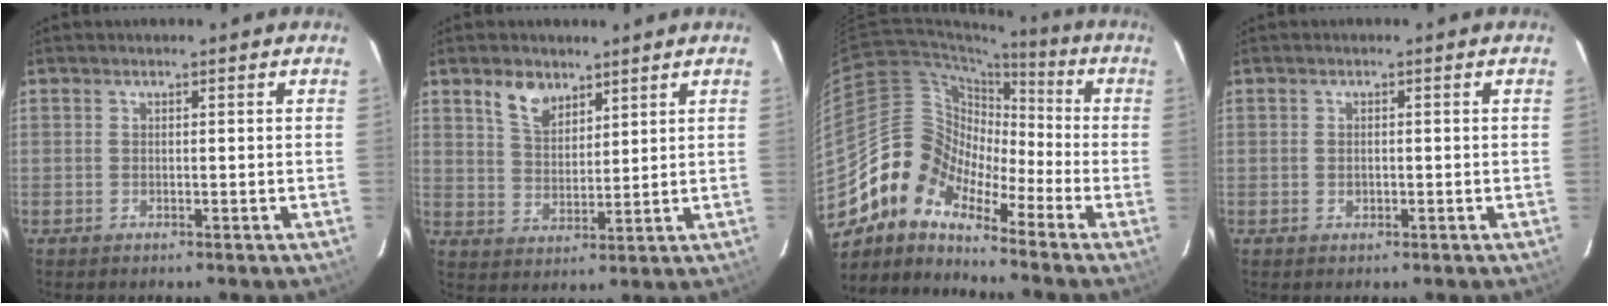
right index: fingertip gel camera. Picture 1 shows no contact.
{"total": 6.5, "force": [4.3, 3.6, 3.3], "torque": [-0.059, 0.009, 0.084]}
{"total": 10.3, "force": [-7.5, 6.1, 3.5], "torque": [-0.058, 0.033, -0.175]}
{"total": 1.1, "force": [-0.2, 0.8, 0.7], "torque": [-0.013, 0.001, -0.004]}